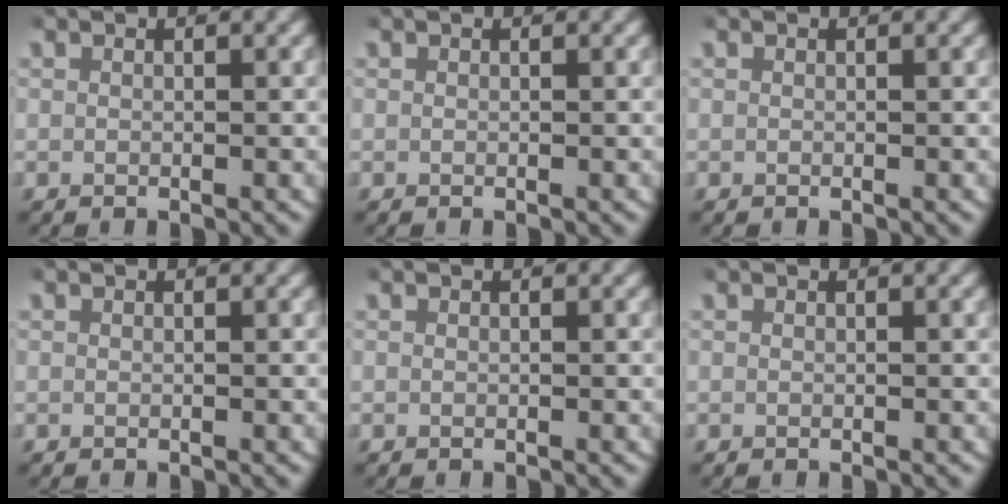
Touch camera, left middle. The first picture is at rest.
{"total": 0.0}
{"total": 0.0}
{"total": 0.0}
{"total": 0.0}
{"total": 0.0}